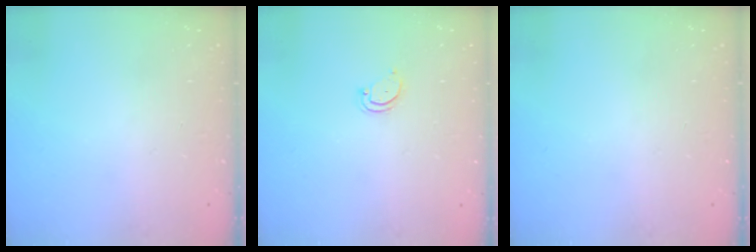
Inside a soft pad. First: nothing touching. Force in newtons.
{"total": 2.8, "press": 2.8, "slide": 0.2}
{"total": 0.0}